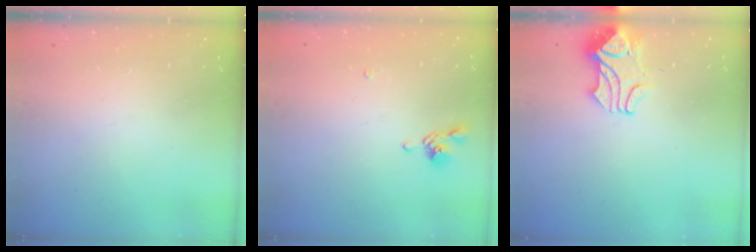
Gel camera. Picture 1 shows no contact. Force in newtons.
{"total": 3.5, "press": 3.5, "slide": 0.1}
{"total": 2.1, "press": 1.9, "slide": 0.9}